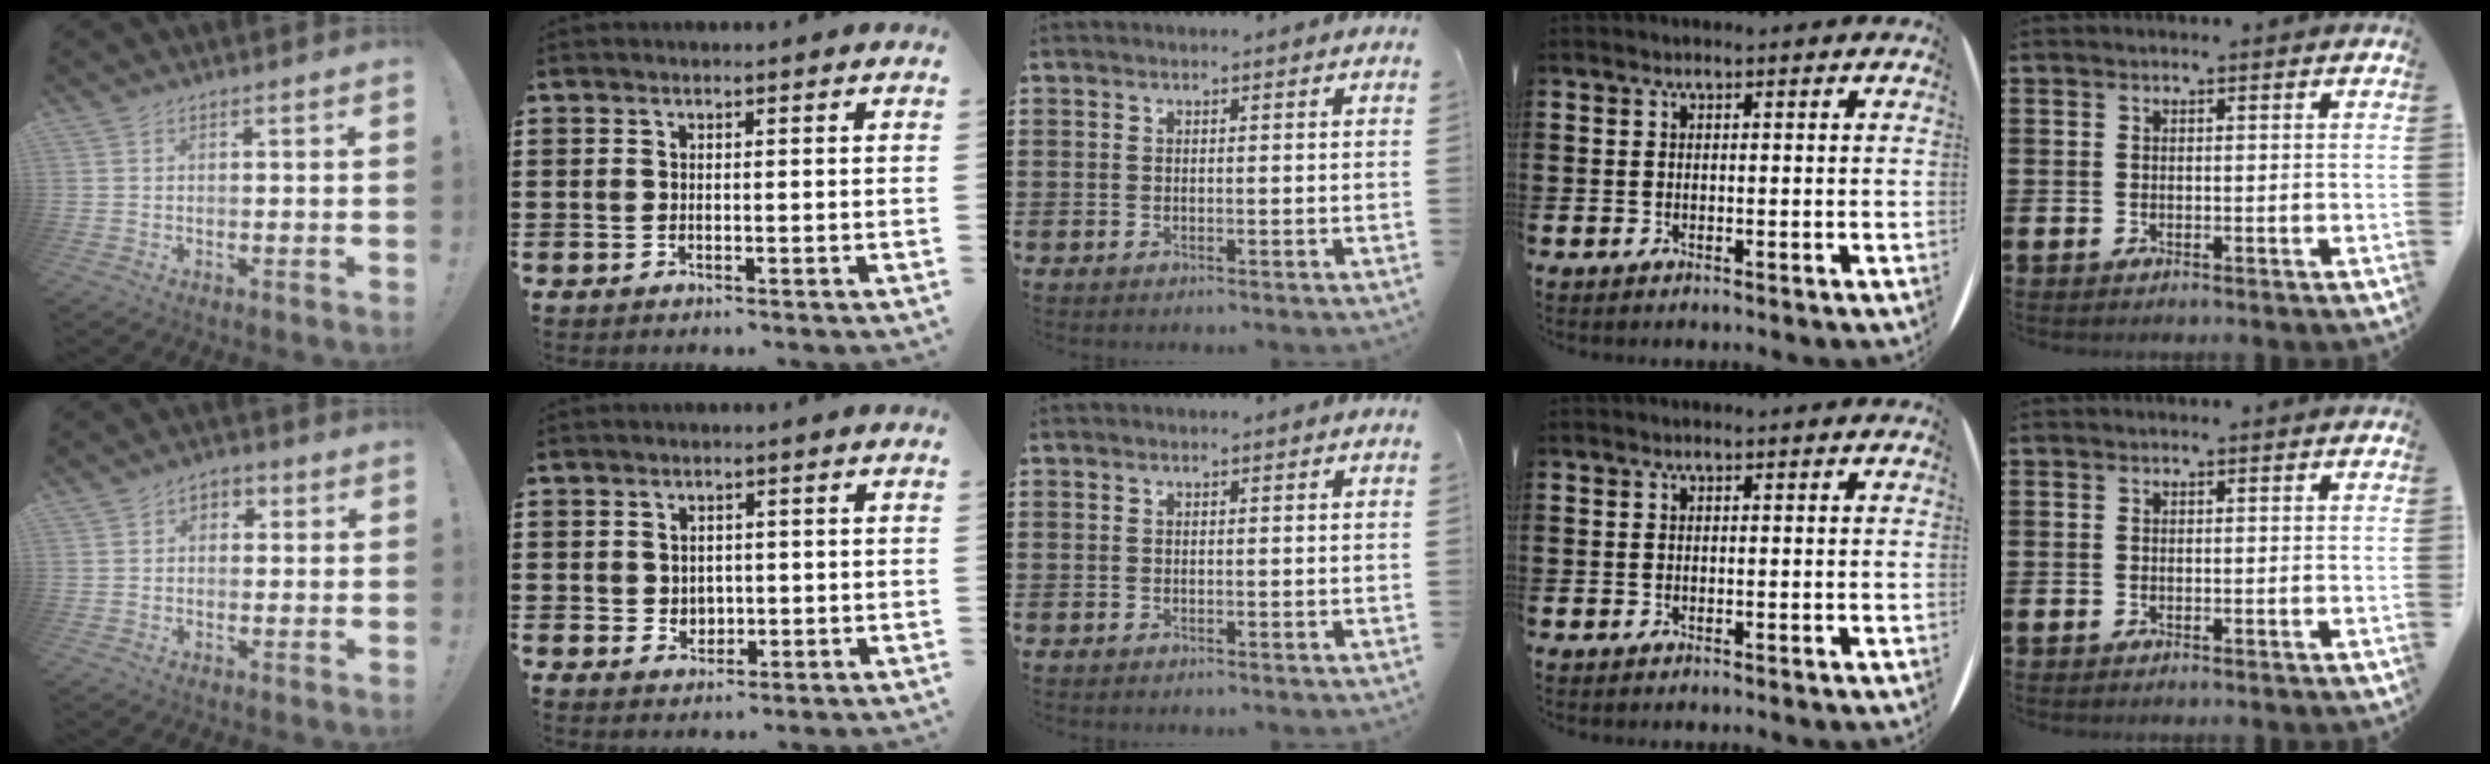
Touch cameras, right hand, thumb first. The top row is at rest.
{"thumb": {"total": 3.3, "force": [0.1, 2.9, 1.6], "torque": [-0.023, 0.008, 0.000]}, "index": {"total": 2.0, "force": [0.4, 1.8, 0.5], "torque": [-0.009, 0.006, 0.004]}}